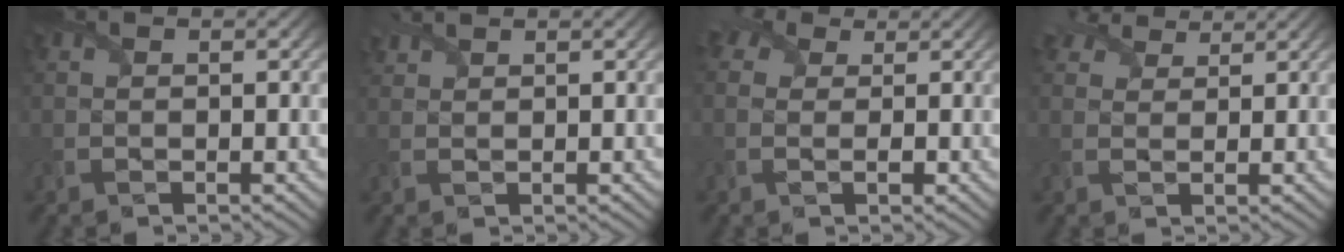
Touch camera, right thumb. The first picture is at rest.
{"total": 1.6, "force": [1.5, 0.3, 0.4], "torque": [-0.017, 0.007, 0.037]}
{"total": 4.6, "force": [0.8, 3.4, 3.0], "torque": [-0.065, 0.009, 0.008]}
{"total": 3.6, "force": [3.0, 1.7, 1.2], "torque": [-0.030, 0.009, 0.051]}